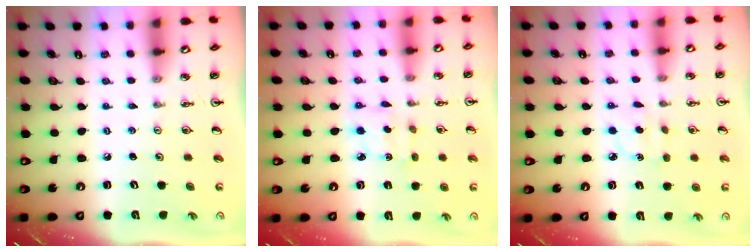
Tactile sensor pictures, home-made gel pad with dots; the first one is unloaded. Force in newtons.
{"total": 2.5, "press": 2.5, "slide": 0.1}
{"total": 3.5, "press": 3.4, "slide": 0.5}